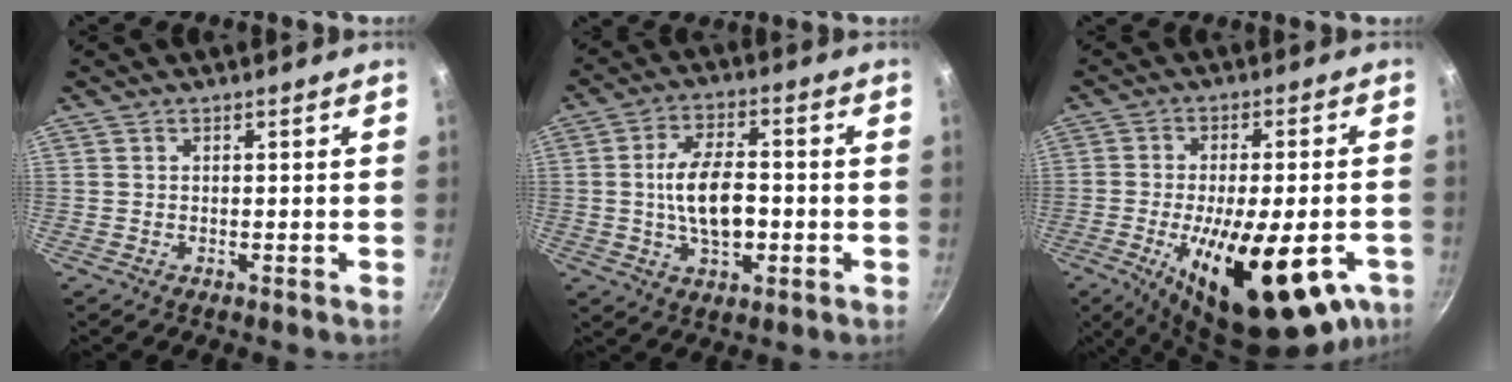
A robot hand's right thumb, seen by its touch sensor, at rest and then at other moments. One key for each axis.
{"total": 11.4, "fx": -1.1, "fy": 6.1, "fz": 9.5, "tx": -0.152, "ty": 0.020, "tz": -0.021}
{"total": 24.6, "fx": -8.9, "fy": 9.4, "fz": 21.0, "tx": -0.293, "ty": 0.002, "tz": -0.119}